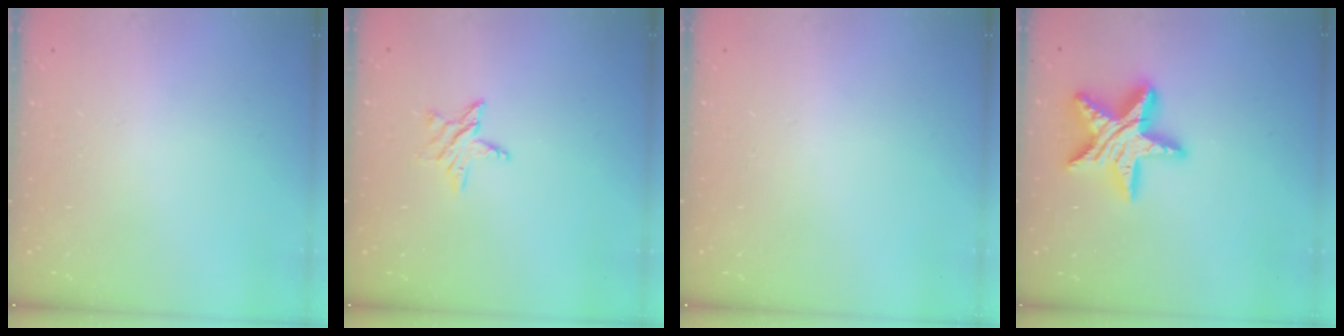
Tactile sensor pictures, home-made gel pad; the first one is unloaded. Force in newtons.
{"total": 5.8, "press": 5.8, "slide": 0.4}
{"total": 0.0}
{"total": 17.4, "press": 17.3, "slide": 1.5}